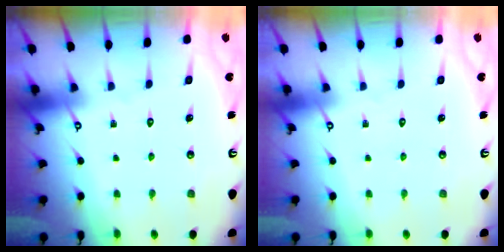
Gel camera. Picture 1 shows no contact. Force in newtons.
{"total": 0.0}